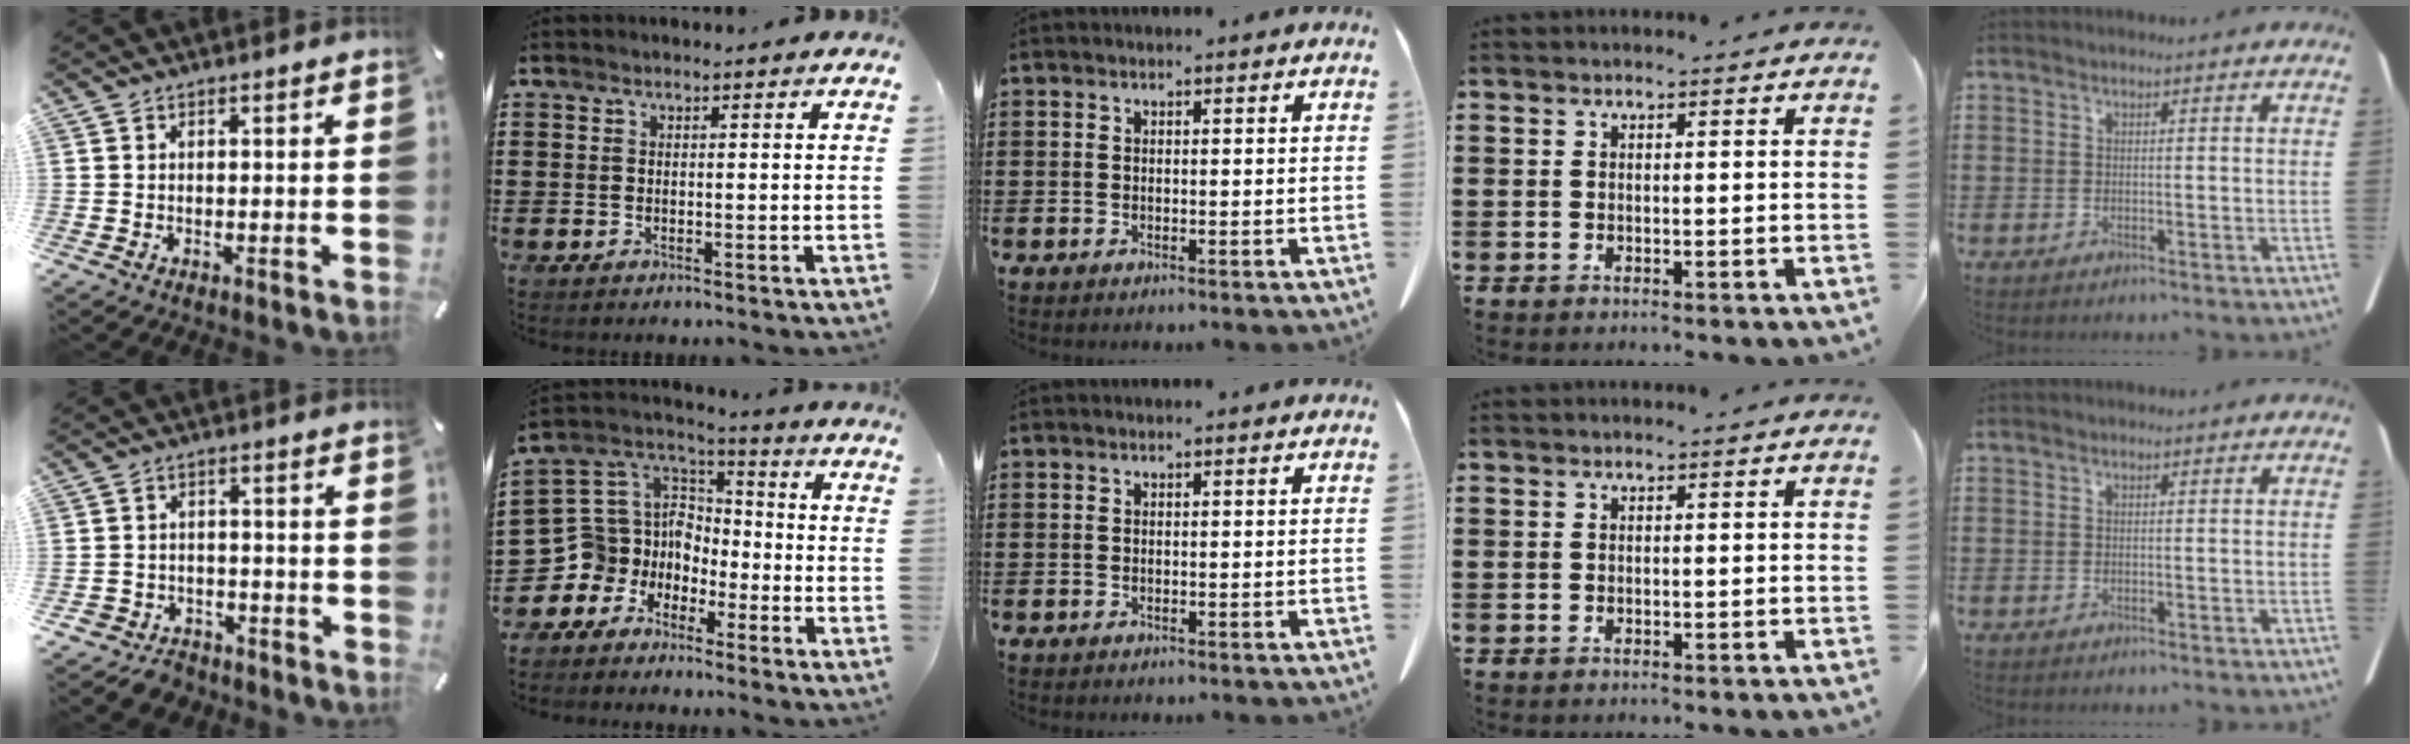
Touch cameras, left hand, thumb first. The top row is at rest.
{"thumb": {"total": 4.6, "force": [-3.7, 2.7, 0.4], "torque": [-0.017, 0.014, -0.076]}, "index": {"total": 8.1, "force": [-2.8, 7.6, 1.1], "torque": [-0.077, -0.015, -0.054]}}